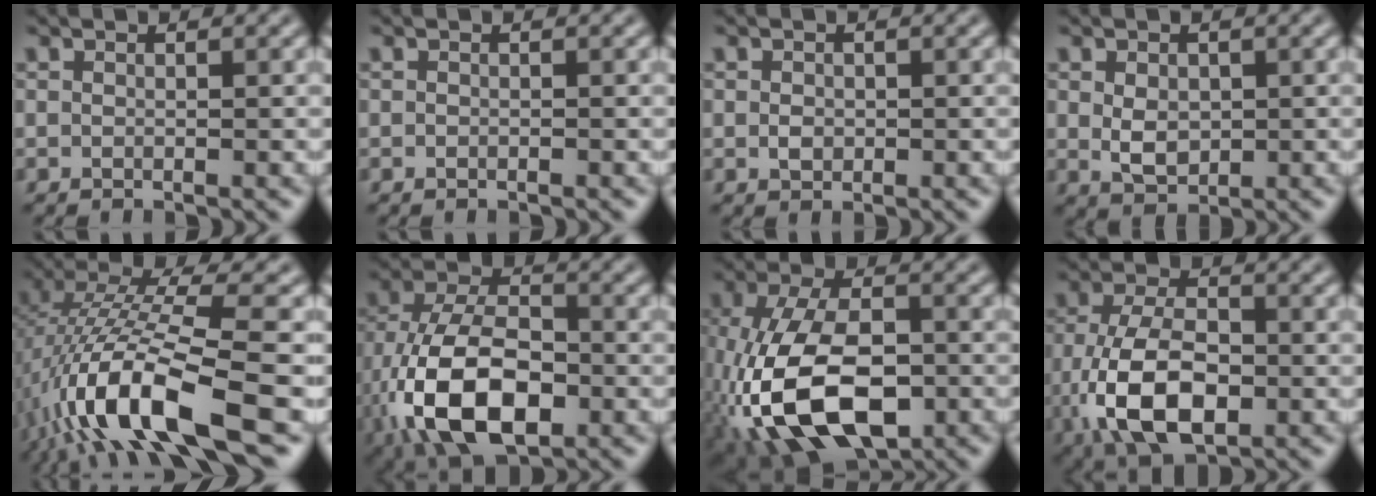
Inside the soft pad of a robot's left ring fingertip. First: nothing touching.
{"total": 0.0}
{"total": 1.1, "force": [-0.1, 0.9, 0.6], "torque": [-0.011, -0.003, -0.004]}
{"total": 2.7, "force": [0.1, 1.9, 1.9], "torque": [-0.038, -0.002, 0.005]}
{"total": 12.4, "force": [-4.8, 3.2, 10.9], "torque": [-0.217, 0.017, -0.084]}
{"total": 12.7, "force": [-4.4, 7.0, 9.7], "torque": [-0.196, -0.012, -0.086]}
{"total": 12.5, "force": [-4.5, 6.6, 9.6], "torque": [-0.209, -0.010, -0.084]}
{"total": 9.5, "force": [-2.7, 5.3, 7.4], "torque": [-0.158, -0.007, -0.055]}